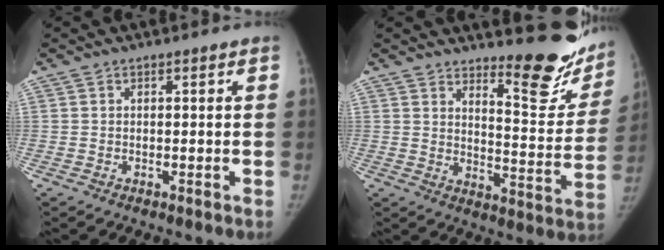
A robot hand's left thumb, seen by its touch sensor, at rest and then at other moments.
{"total": 16.0, "force": [12.9, 4.4, 8.2], "torque": [-0.063, -0.131, 0.166]}